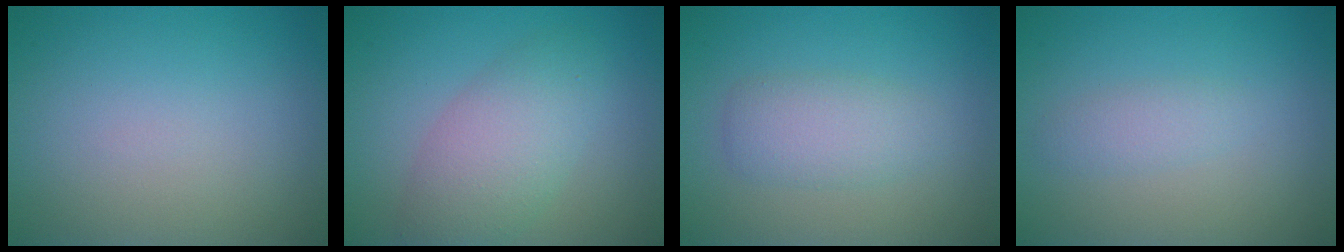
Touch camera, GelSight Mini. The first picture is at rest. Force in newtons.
{"total": 4.7, "press": 4.7, "slide": 0.5}
{"total": 3.0, "press": 3.0, "slide": 0.1}
{"total": 1.4, "press": 1.4, "slide": 0.0}